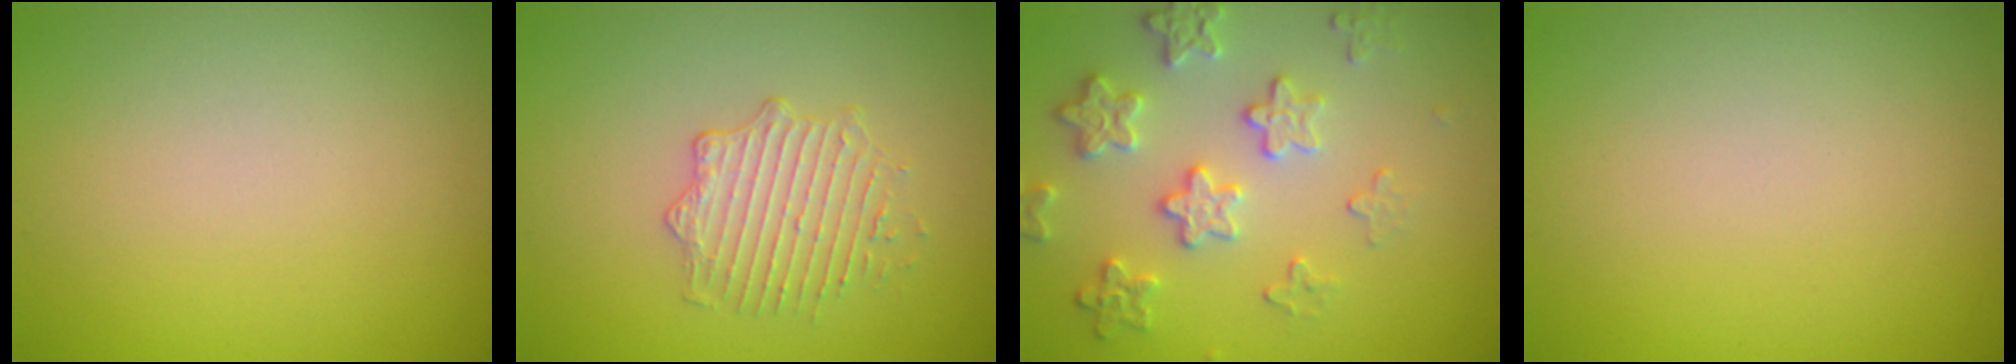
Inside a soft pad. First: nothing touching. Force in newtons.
{"total": 2.3, "press": 1.6, "slide": 1.6}
{"total": 3.9, "press": 3.4, "slide": 2.0}
{"total": 0.0}